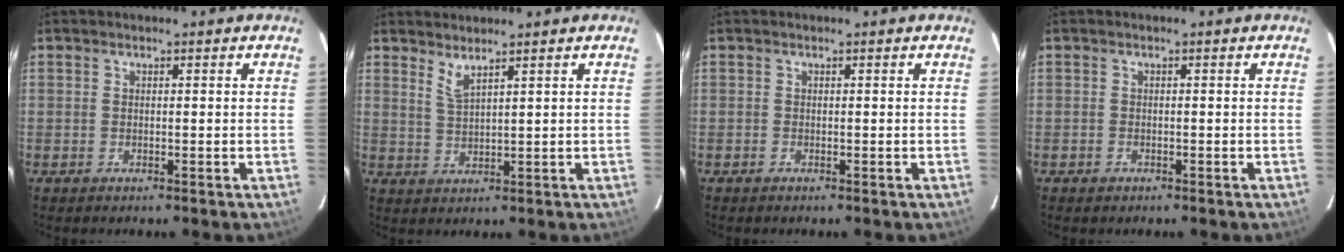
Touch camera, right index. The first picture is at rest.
{"total": 2.7, "force": [2.2, -0.1, 1.6], "torque": [-0.031, -0.004, 0.040]}
{"total": 0.0}
{"total": 0.9, "force": [-0.7, 0.7, 0.1], "torque": [-0.003, 0.000, -0.010]}